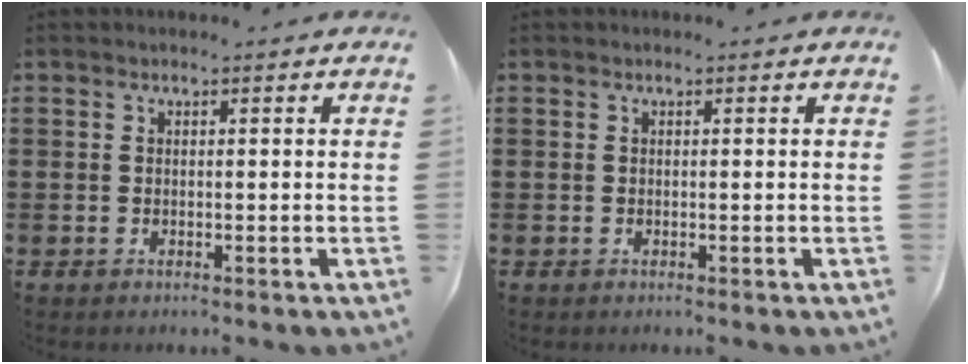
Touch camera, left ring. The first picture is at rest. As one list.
[{"total": 0.0}]